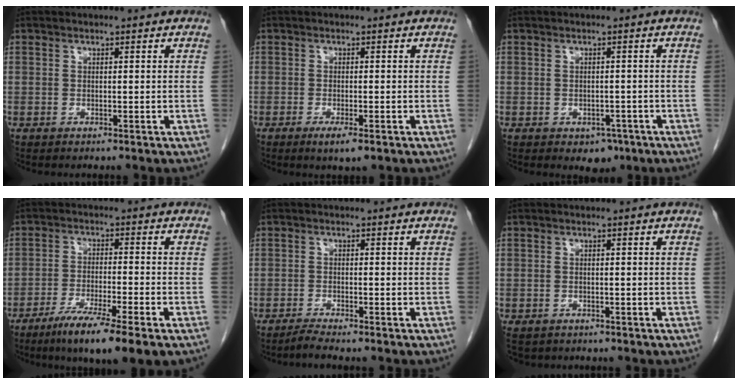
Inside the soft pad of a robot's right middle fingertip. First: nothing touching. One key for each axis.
{"total": 2.9, "fx": -1.6, "fy": 0.5, "fz": 2.4, "tx": -0.036, "ty": -0.005, "tz": -0.023}
{"total": 2.9, "fx": -1.6, "fy": 1.9, "fz": 1.5, "tx": -0.010, "ty": 0.003, "tz": -0.011}
{"total": 10.0, "fx": -6.3, "fy": -0.1, "fz": 7.7, "tx": -0.130, "ty": -0.025, "tz": -0.105}
{"total": 1.9, "fx": -1.7, "fy": -0.5, "fz": 0.6, "tx": -0.020, "ty": -0.005, "tz": -0.035}
{"total": 3.5, "fx": -2.7, "fy": 2.0, "fz": 1.1, "tx": -0.019, "ty": -0.003, "tz": -0.035}